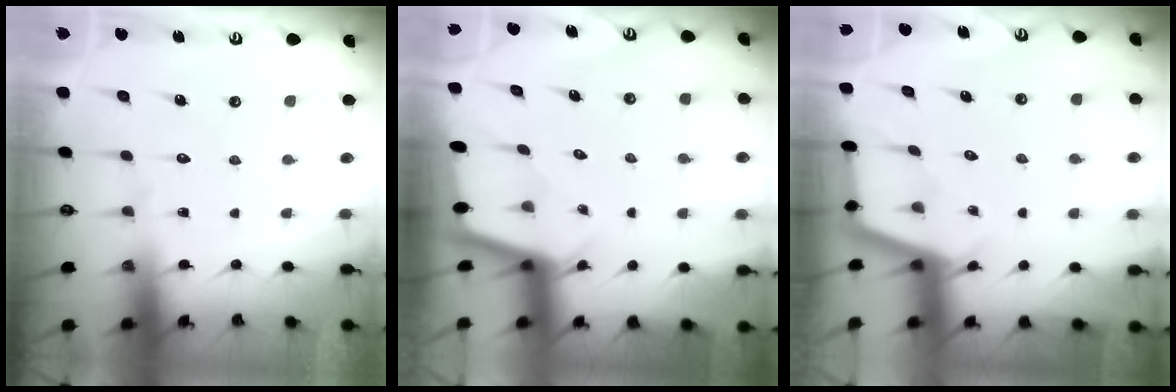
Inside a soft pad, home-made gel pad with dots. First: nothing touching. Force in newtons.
{"total": 2.3, "press": 2.3, "slide": 0.1}
{"total": 2.3, "press": 2.3, "slide": 0.1}